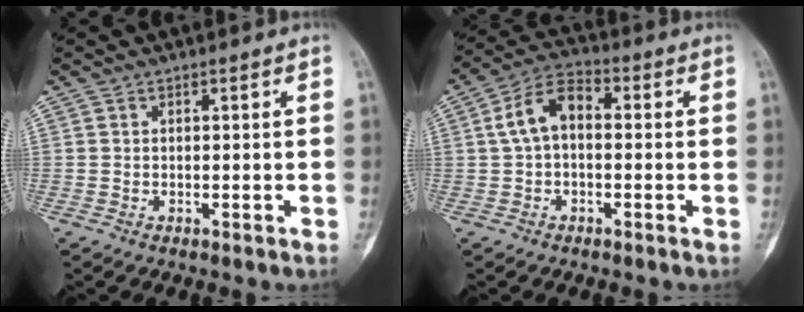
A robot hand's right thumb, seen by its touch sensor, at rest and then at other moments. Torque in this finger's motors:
{"motor_torque": [-0.12, 1.19, 0.42, -0.35, 0.09]}